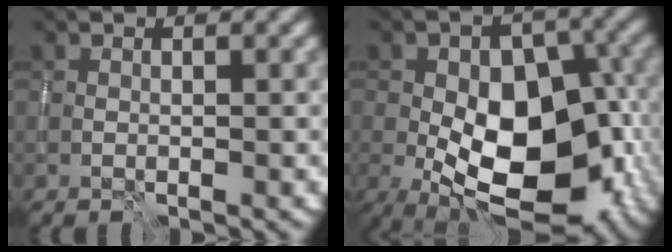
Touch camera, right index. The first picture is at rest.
{"total": 14.5, "force": [-3.9, 8.2, 11.3], "torque": [-0.163, -0.005, -0.058]}